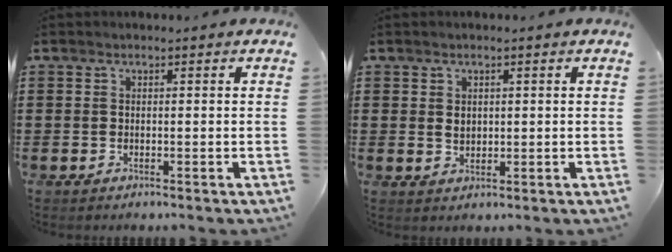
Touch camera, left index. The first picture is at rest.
{"total": 1.5, "force": [0.4, 1.1, 0.9], "torque": [-0.021, 0.008, 0.007]}